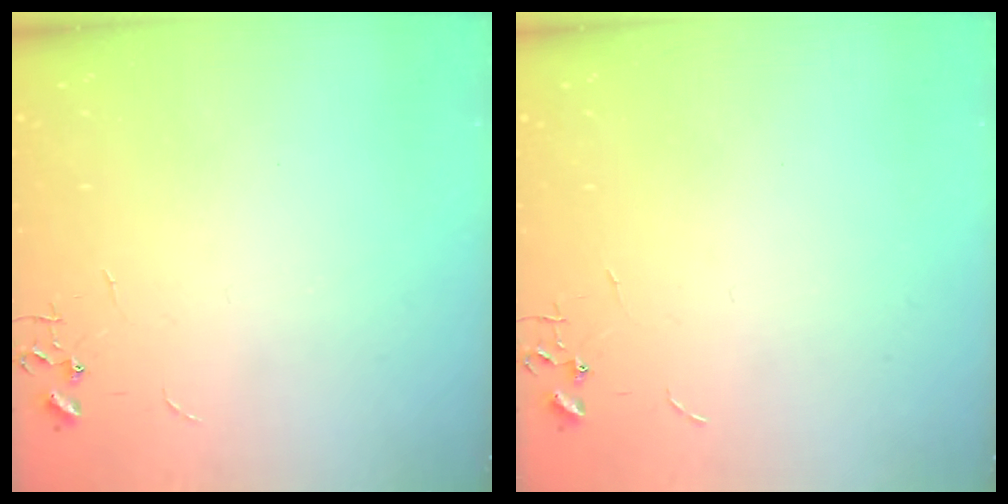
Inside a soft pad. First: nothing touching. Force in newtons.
{"total": 0.0}